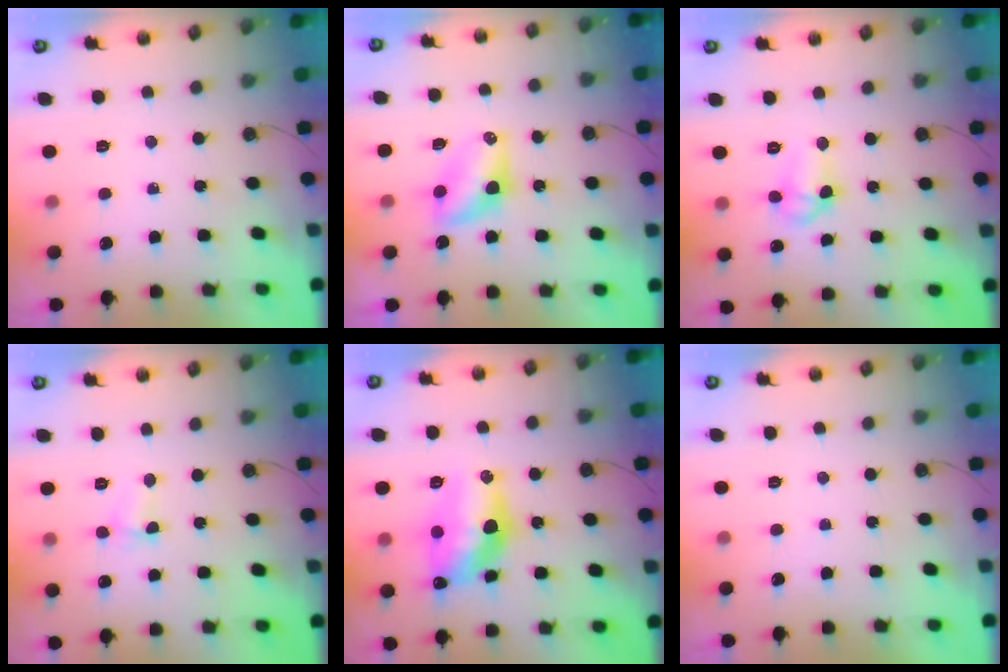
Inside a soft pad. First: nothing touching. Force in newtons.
{"total": 6.8, "press": 6.8, "slide": 0.5}
{"total": 7.9, "press": 7.3, "slide": 3.0}
{"total": 3.0, "press": 2.9, "slide": 0.5}
{"total": 15.7, "press": 15.5, "slide": 2.1}
{"total": 0.0}